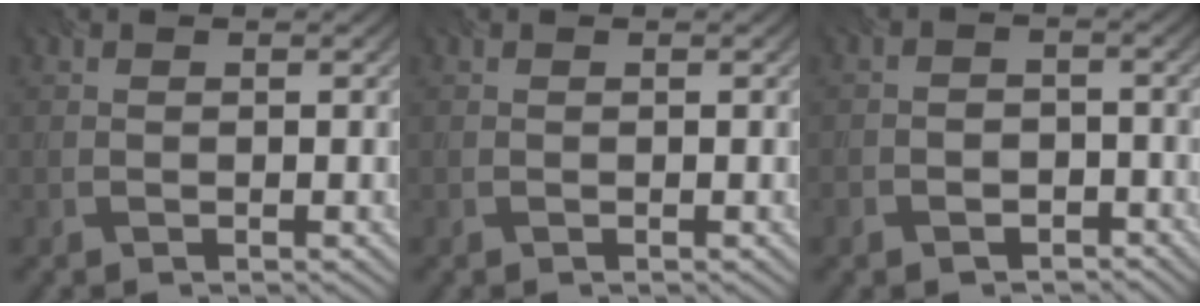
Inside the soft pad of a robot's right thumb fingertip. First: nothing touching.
{"total": 0.0}
{"total": 3.4, "force": [-2.4, 2.1, 1.3], "torque": [-0.013, 0.000, -0.041]}